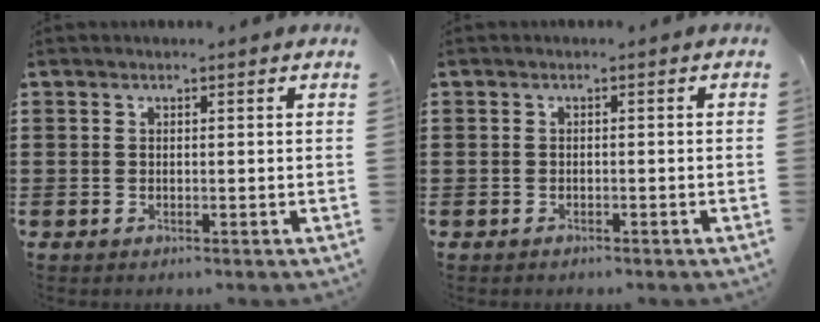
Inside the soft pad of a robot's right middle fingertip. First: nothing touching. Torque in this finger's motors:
{"motor_torque": [-0.64, 0.43, -0.25, -0.04]}